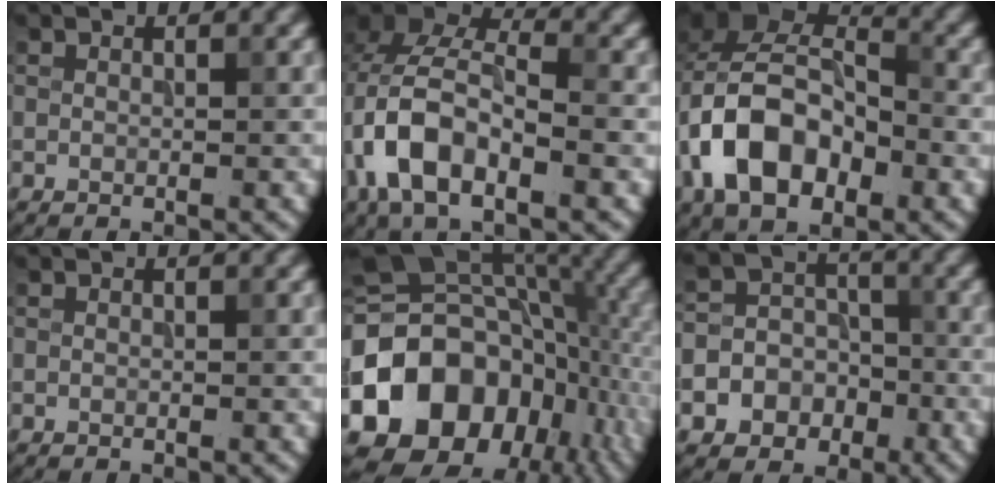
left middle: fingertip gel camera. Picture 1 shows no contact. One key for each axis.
{"total": 9.3, "fx": -2.8, "fy": 5.2, "fz": 7.2, "tx": -0.139, "ty": 0.007, "tz": -0.062}
{"total": 10.5, "fx": -3.3, "fy": 6.6, "fz": 7.4, "tx": -0.134, "ty": 0.008, "tz": -0.071}
{"total": 0.0}
{"total": 18.8, "fx": -5.9, "fy": 13.6, "fz": 11.5, "tx": -0.227, "ty": -0.002, "tz": -0.102}
{"total": 8.5, "fx": -3.9, "fy": 7.3, "fz": 1.7, "tx": -0.021, "ty": -0.007, "tz": -0.080}